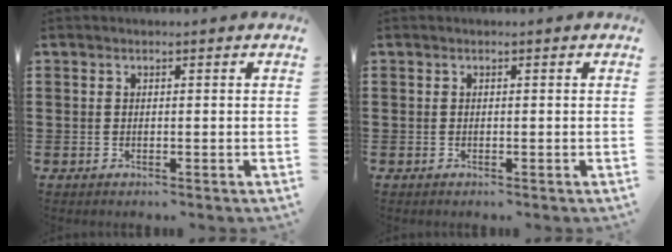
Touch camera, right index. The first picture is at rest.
{"total": 0.0}